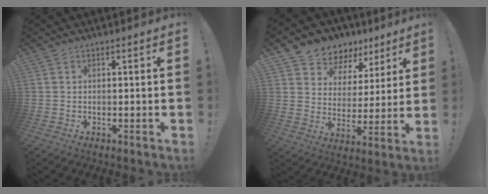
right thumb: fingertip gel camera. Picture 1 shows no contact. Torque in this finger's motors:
{"motor_torque": [0.08, 0.10, 0.37, 0.76, 0.19]}